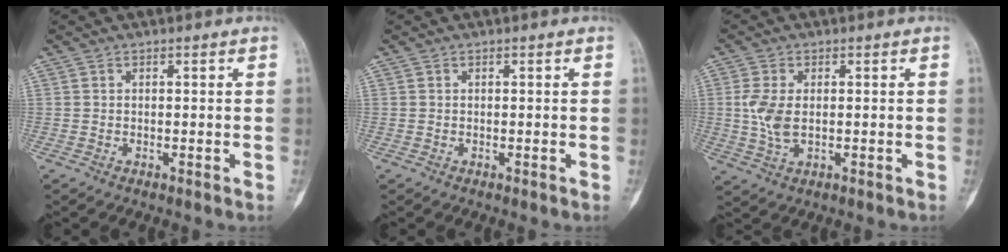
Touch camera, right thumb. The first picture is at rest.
{"total": 0.0}
{"total": 5.7, "force": [0.1, 3.2, 4.7], "torque": [-0.113, -0.002, 0.004]}